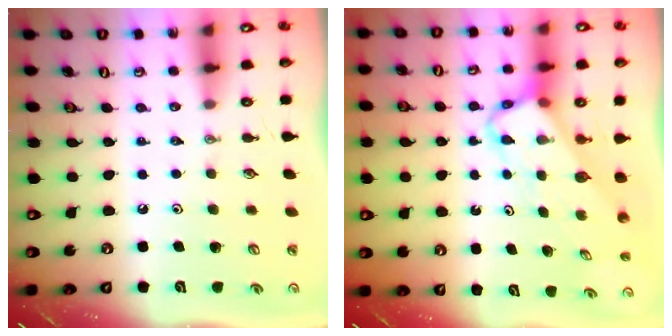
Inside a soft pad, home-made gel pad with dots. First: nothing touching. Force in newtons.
{"total": 3.8, "press": 3.8, "slide": 0.2}